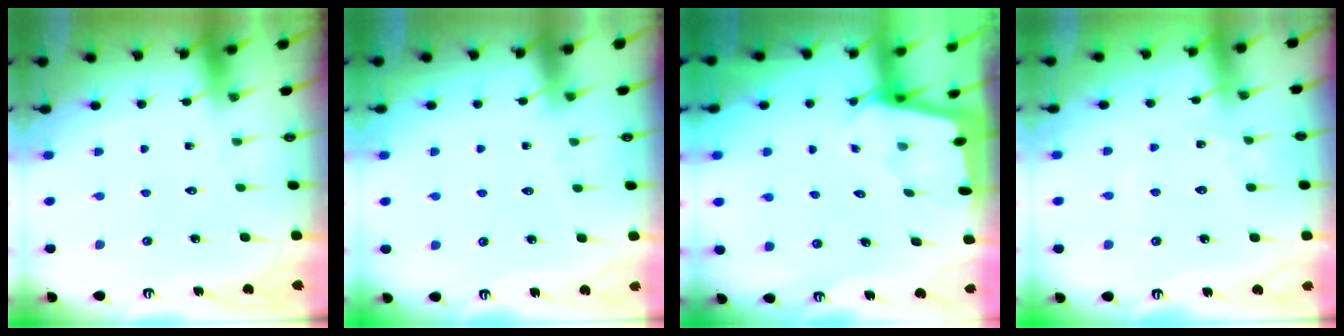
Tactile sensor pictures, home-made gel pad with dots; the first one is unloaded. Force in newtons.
{"total": 3.8, "press": 3.7, "slide": 0.6}
{"total": 1.8, "press": 1.7, "slide": 0.1}
{"total": 2.2, "press": 2.2, "slide": 0.3}